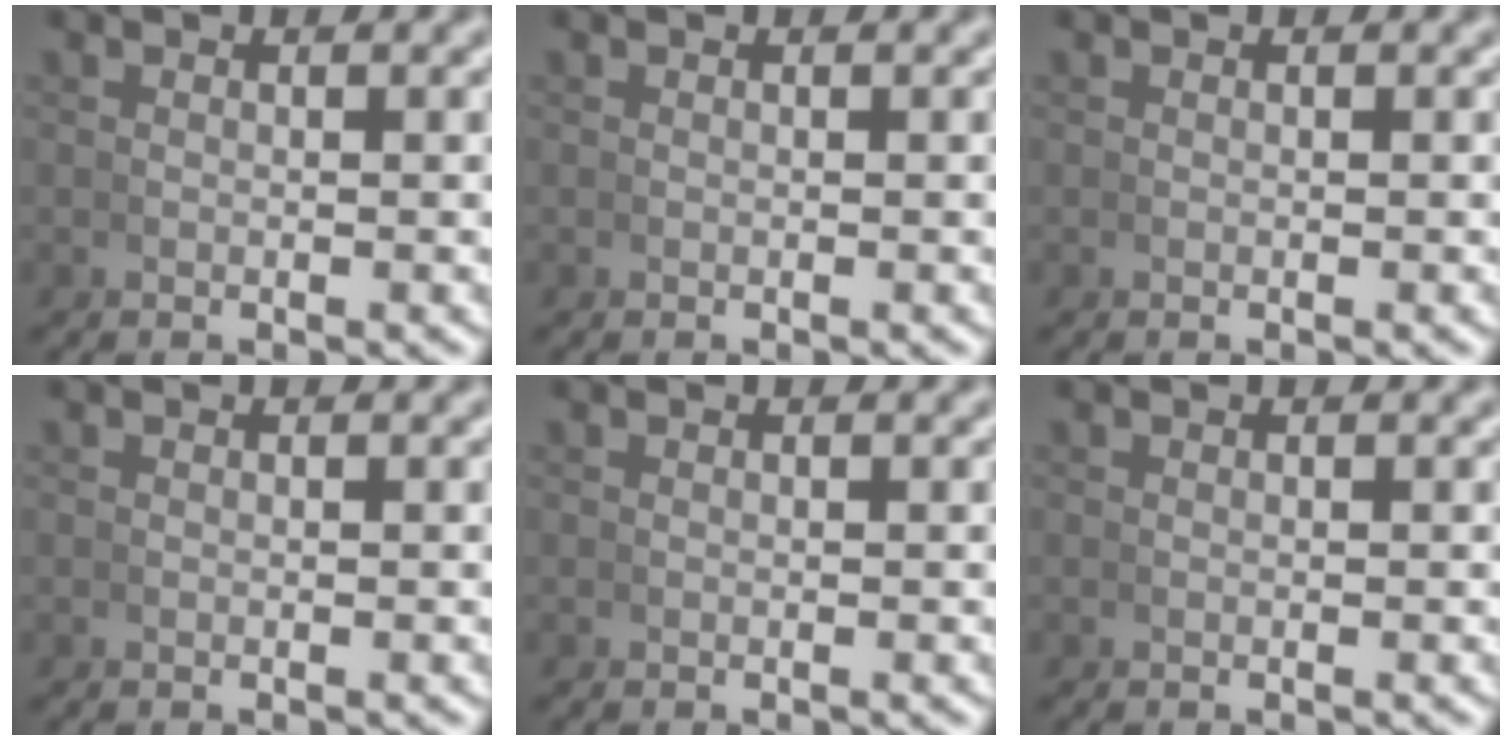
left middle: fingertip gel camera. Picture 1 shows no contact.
{"total": 0.0}
{"total": 0.0}
{"total": 0.0}
{"total": 0.0}
{"total": 0.0}